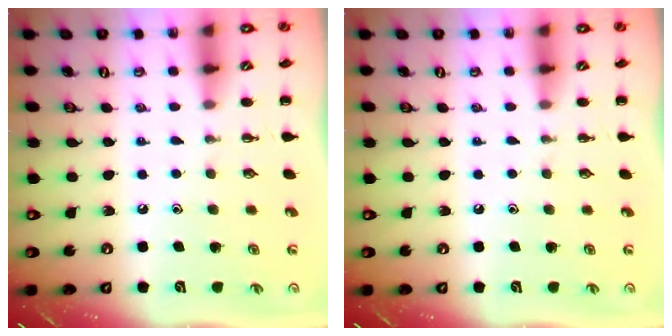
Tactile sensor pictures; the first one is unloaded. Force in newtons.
{"total": 0.0}